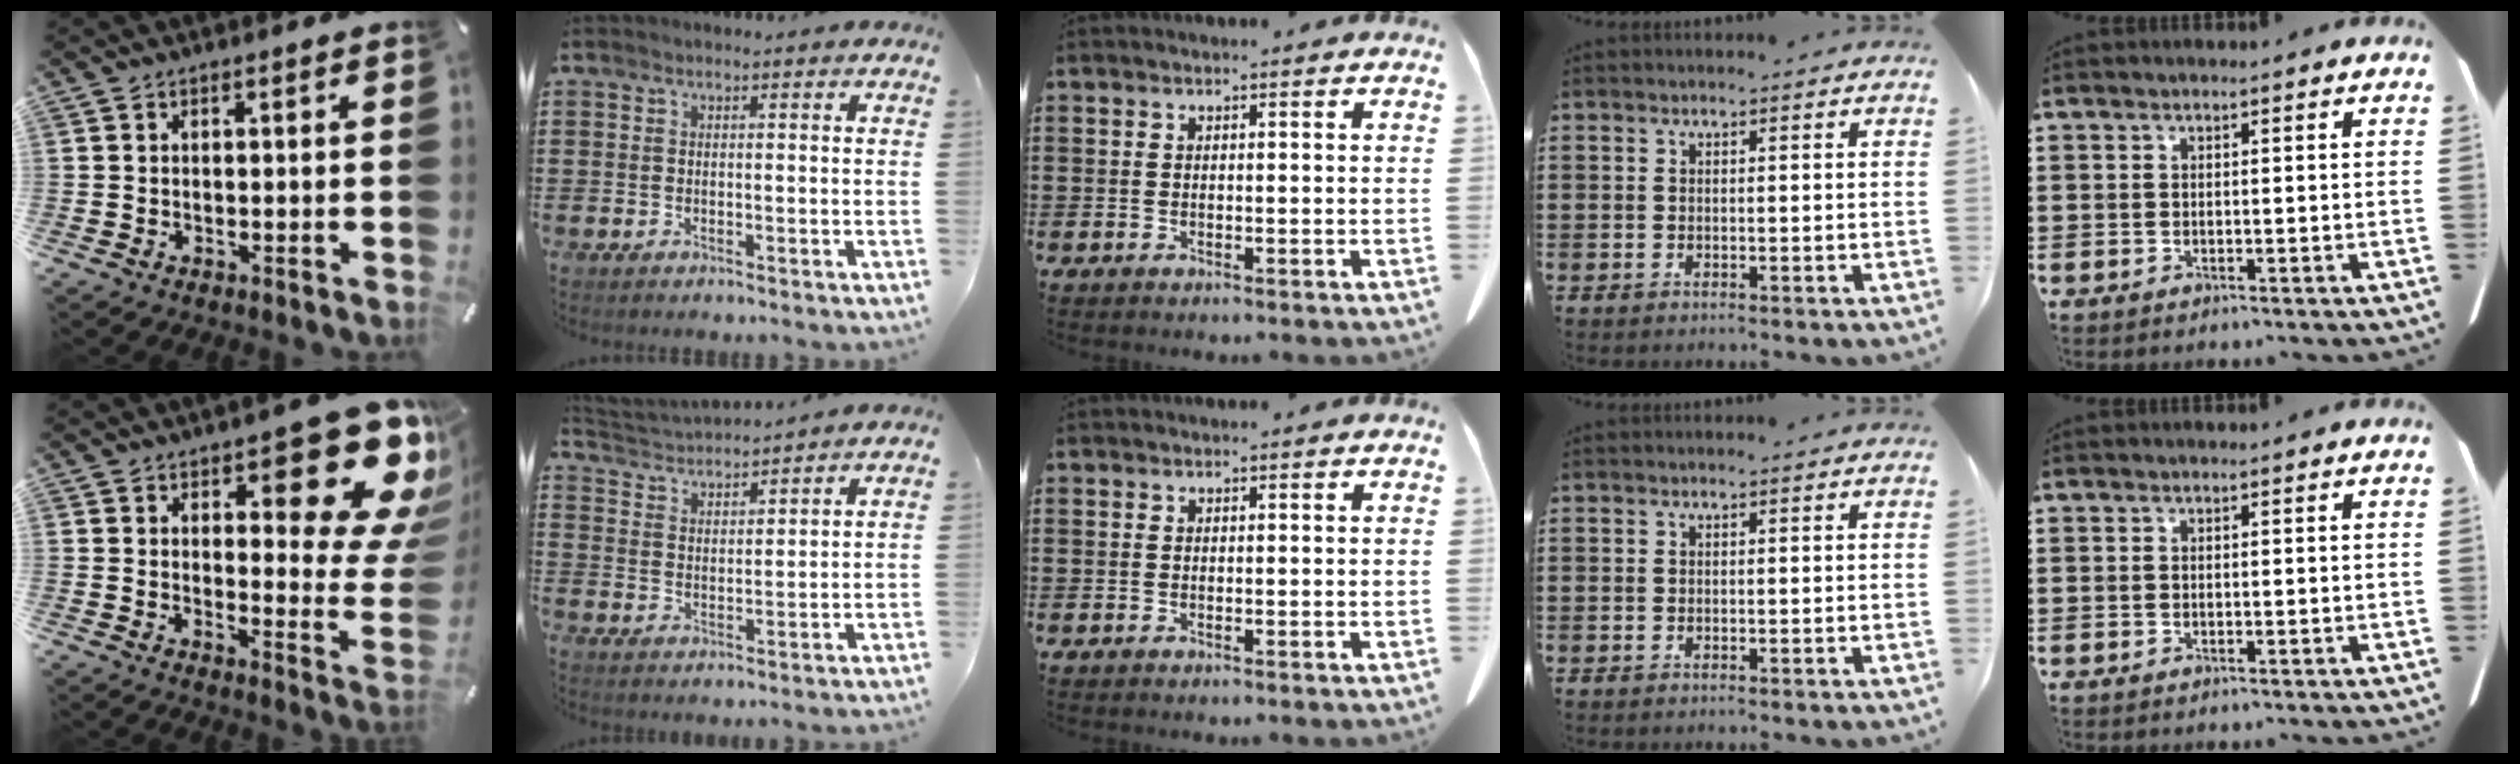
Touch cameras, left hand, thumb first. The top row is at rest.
{"thumb": {"total": 19.7, "force": [11.0, 8.0, 14.3], "torque": [-0.164, -0.094, 0.181]}, "index": {"total": 3.1, "force": [3.1, 0.0, -0.1], "torque": [-0.014, -0.018, 0.052]}}